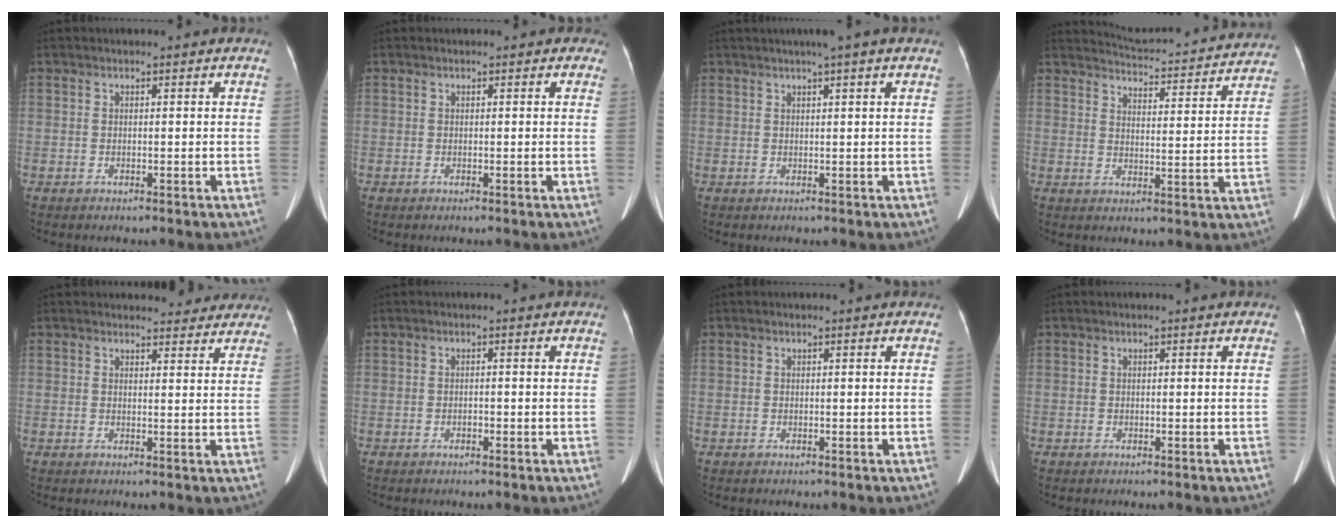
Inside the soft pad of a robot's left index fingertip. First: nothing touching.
{"total": 0.0}
{"total": 3.2, "force": [2.2, -0.7, 2.3], "torque": [-0.030, 0.016, 0.037]}
{"total": 19.4, "force": [18.8, 2.3, 4.1], "torque": [-0.055, -0.031, 0.224]}
{"total": 7.7, "force": [7.2, 2.4, 1.5], "torque": [0.008, 0.000, 0.063]}
{"total": 0.6, "force": [-0.4, 0.2, 0.3], "torque": [-0.005, 0.002, -0.006]}
{"total": 0.0}
{"total": 0.0}